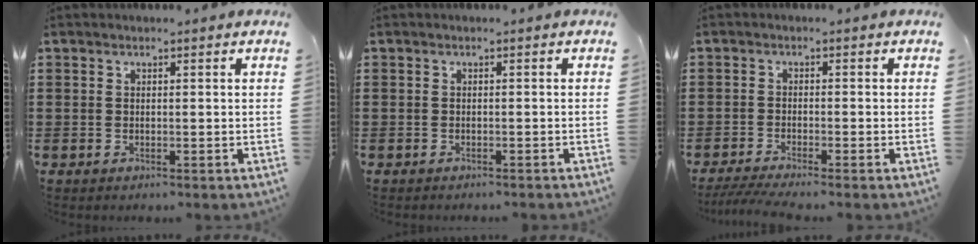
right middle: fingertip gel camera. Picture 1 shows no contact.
{"total": 0.5, "force": [-0.5, 0.0, 0.0], "torque": [-0.002, -0.002, -0.011]}
{"total": 2.5, "force": [-2.0, -0.2, 1.5], "torque": [-0.032, -0.007, -0.039]}